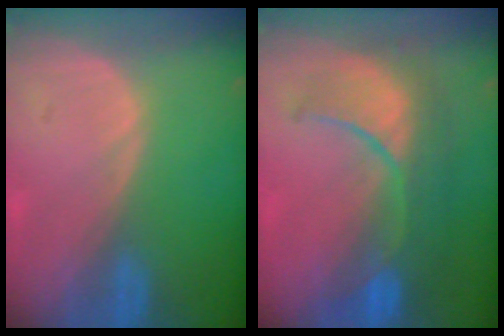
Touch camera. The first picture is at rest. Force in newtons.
{"total": 10.0, "press": 9.2, "slide": 4.1}